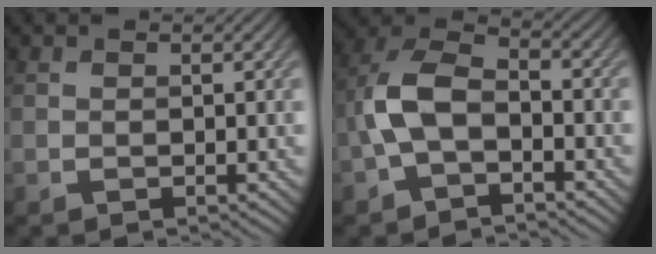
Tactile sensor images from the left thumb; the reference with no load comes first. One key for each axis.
{"total": 7.4, "fx": -2.3, "fy": 4.1, "fz": 5.7, "tx": -0.128, "ty": 0.017, "tz": -0.059}